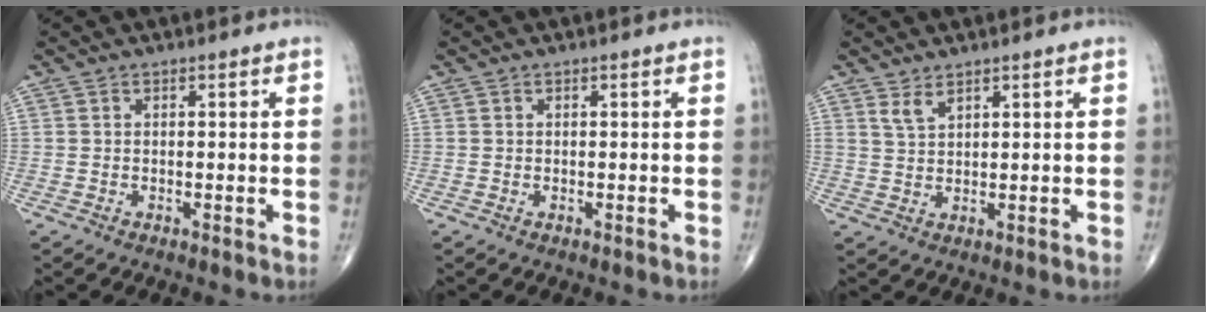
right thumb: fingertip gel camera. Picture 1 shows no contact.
{"total": 0.0}
{"total": 2.5, "force": [1.9, 0.9, 1.4], "torque": [-0.027, -0.013, 0.045]}